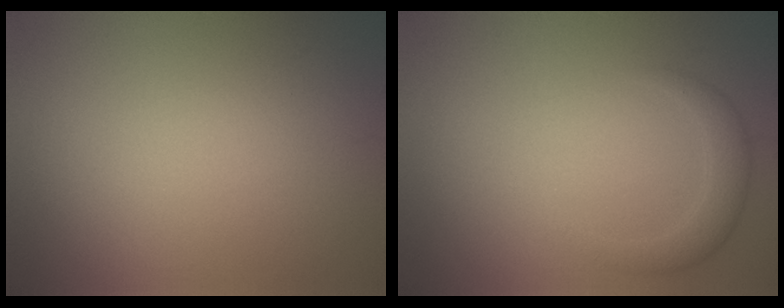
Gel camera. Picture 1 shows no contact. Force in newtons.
{"total": 2.0, "press": 2.0, "slide": 0.2}